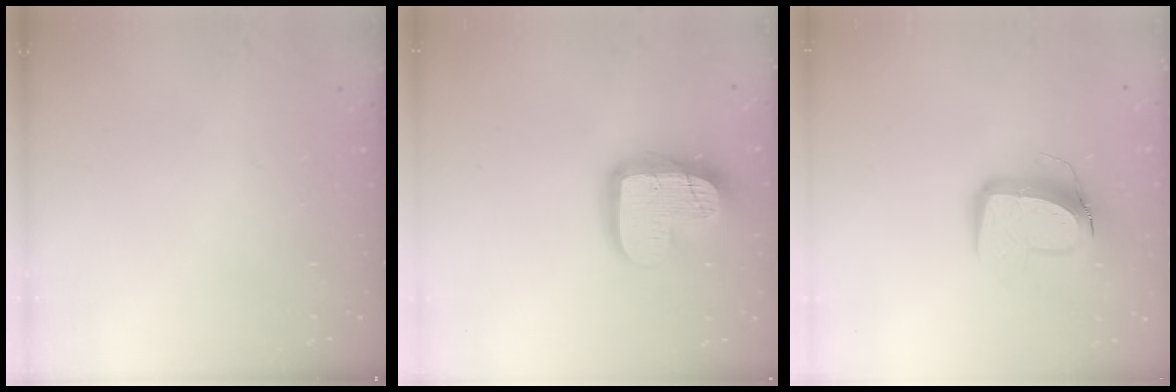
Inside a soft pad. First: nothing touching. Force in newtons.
{"total": 17.4, "press": 17.4, "slide": 1.7}
{"total": 11.5, "press": 11.4, "slide": 1.2}